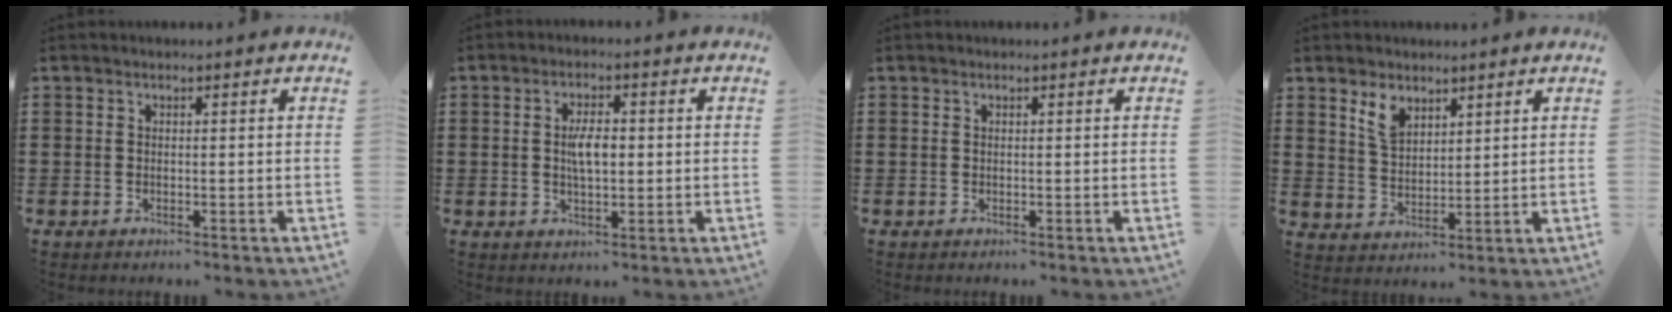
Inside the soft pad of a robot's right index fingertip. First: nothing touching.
{"total": 4.2, "force": [0.2, 1.7, 3.8], "torque": [-0.081, 0.003, -0.001]}
{"total": 0.0}
{"total": 4.7, "force": [3.2, 2.7, 2.3], "torque": [-0.056, 0.009, 0.060]}